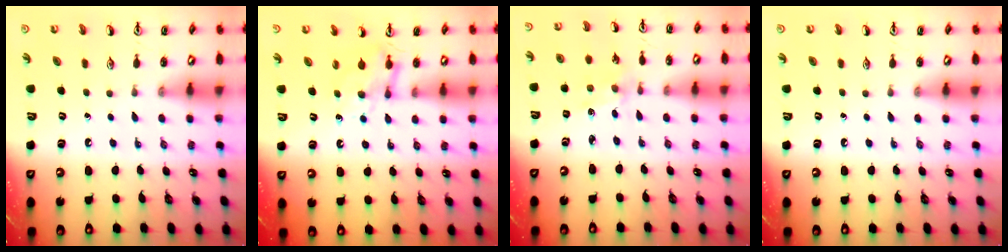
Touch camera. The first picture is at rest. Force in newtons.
{"total": 6.5, "press": 6.5, "slide": 0.3}
{"total": 1.8, "press": 1.8, "slide": 0.3}
{"total": 0.0}